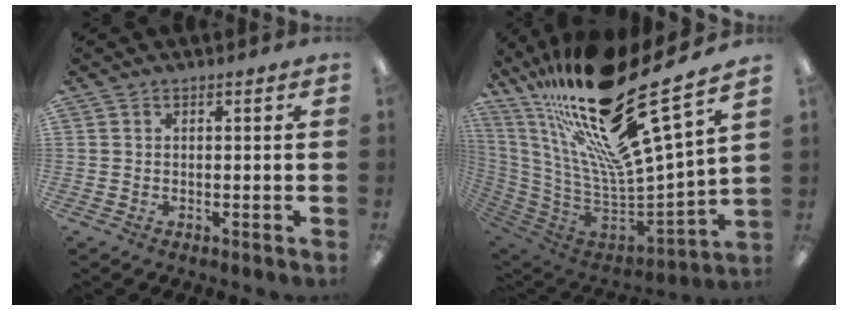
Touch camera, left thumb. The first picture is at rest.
{"total": 29.0, "force": [19.1, 6.6, 20.8], "torque": [-0.333, -0.158, 0.328]}